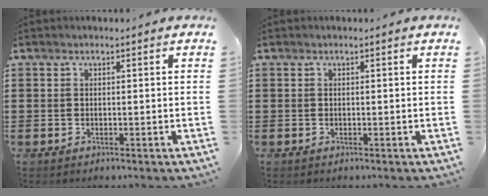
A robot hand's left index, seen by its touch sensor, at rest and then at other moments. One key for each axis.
{"total": 0.0}